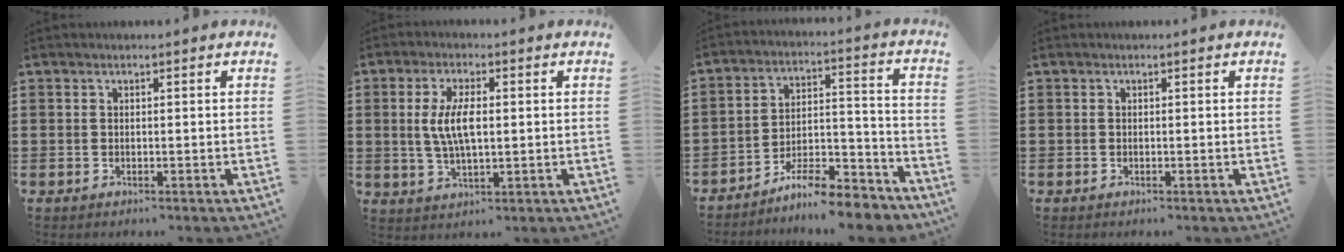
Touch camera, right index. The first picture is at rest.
{"total": 6.4, "force": [0.4, 2.4, 5.8], "torque": [-0.128, 0.004, 0.000]}
{"total": 8.9, "force": [-8.2, 1.2, 3.1], "torque": [-0.043, 0.025, -0.156]}
{"total": 0.0}